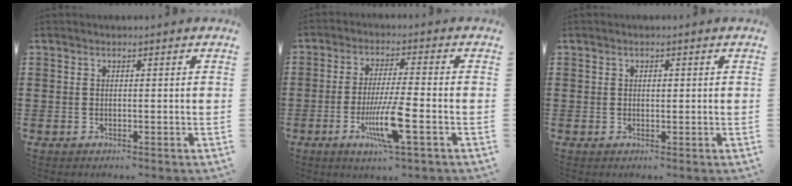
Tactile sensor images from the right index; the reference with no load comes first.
{"total": 9.1, "force": [-3.3, 1.1, 8.4], "torque": [-0.168, -0.016, -0.062]}
{"total": 0.8, "force": [0.1, 0.4, 0.6], "torque": [-0.013, 0.001, 0.003]}